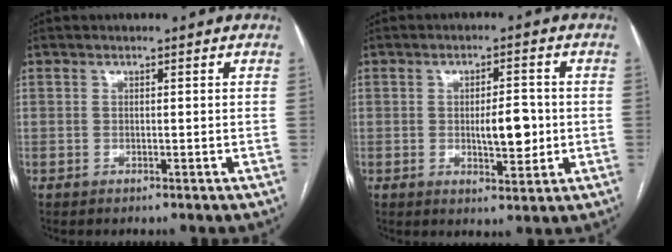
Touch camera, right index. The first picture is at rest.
{"total": 6.0, "force": [-0.5, 2.0, 5.6], "torque": [-0.085, -0.002, -0.002]}